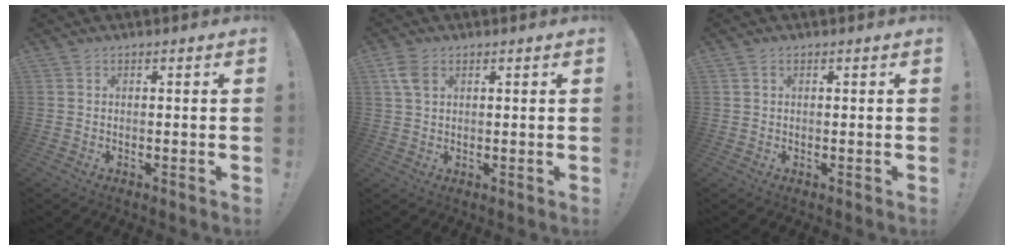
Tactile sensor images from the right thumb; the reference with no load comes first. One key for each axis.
{"total": 4.9, "fx": 2.1, "fy": 3.0, "fz": 3.3, "tx": -0.058, "ty": 0.001, "tz": 0.042}
{"total": 1.0, "fx": 0.6, "fy": 0.7, "fz": 0.4, "tx": -0.011, "ty": 0.004, "tz": 0.011}